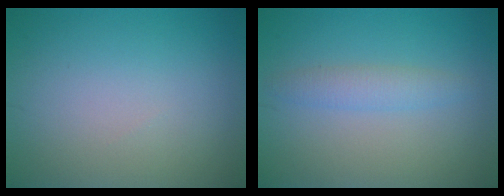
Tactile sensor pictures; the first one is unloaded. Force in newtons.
{"total": 1.9, "press": 1.9, "slide": 0.0}